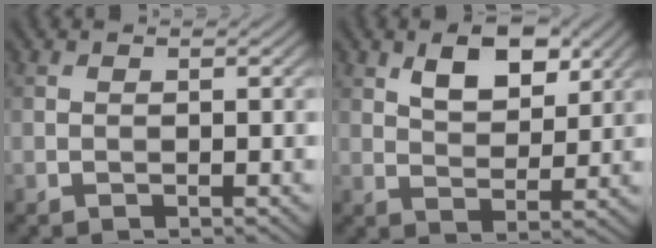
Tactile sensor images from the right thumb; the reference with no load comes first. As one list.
[{"total": 6.4, "force": [3.4, 3.2, 4.3], "torque": [-0.075, -0.002, 0.060]}]